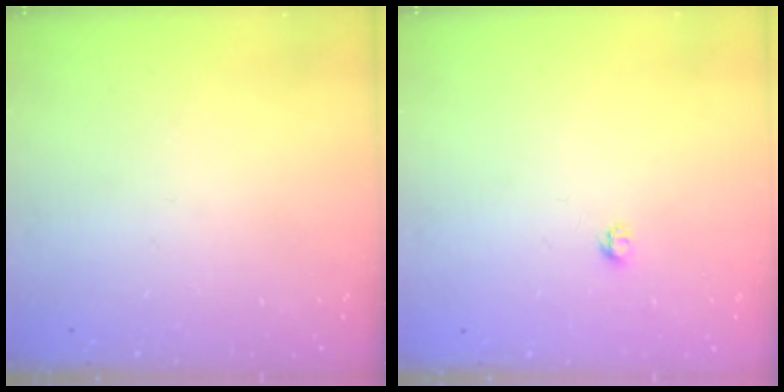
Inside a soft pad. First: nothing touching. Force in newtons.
{"total": 2.7, "press": 2.7, "slide": 0.4}